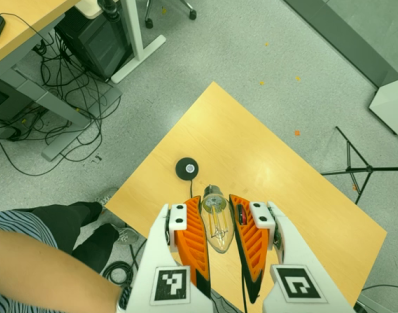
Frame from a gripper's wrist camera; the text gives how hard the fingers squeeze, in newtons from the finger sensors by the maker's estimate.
{"total": 22.8, "left": 24.5, "right": 21.1}